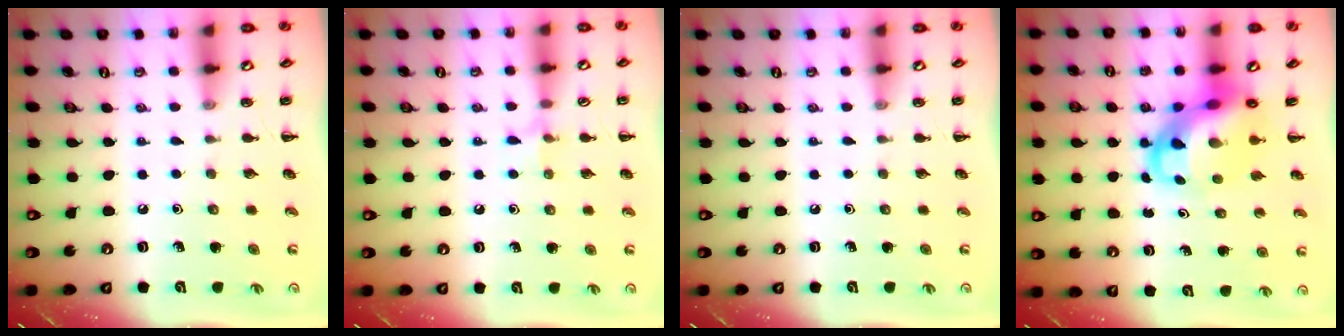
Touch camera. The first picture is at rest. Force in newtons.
{"total": 5.5, "press": 5.3, "slide": 1.4}
{"total": 0.0}
{"total": 8.1, "press": 7.7, "slide": 2.2}